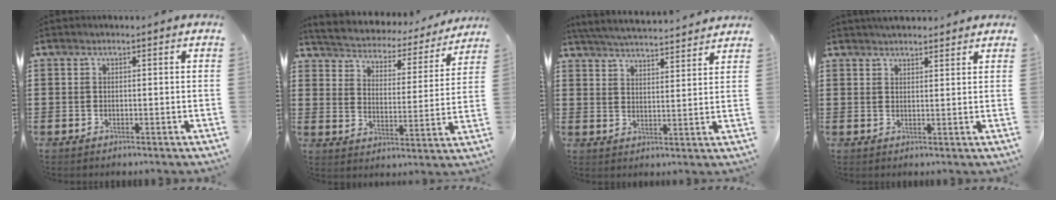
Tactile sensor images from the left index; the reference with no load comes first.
{"total": 2.7, "force": [2.6, 0.5, -0.1], "torque": [-0.021, -0.027, 0.033]}
{"total": 4.7, "force": [4.7, -0.4, 0.6], "torque": [-0.031, -0.030, 0.081]}
{"total": 2.2, "force": [2.2, 0.3, 0.0], "torque": [-0.006, 0.001, 0.042]}